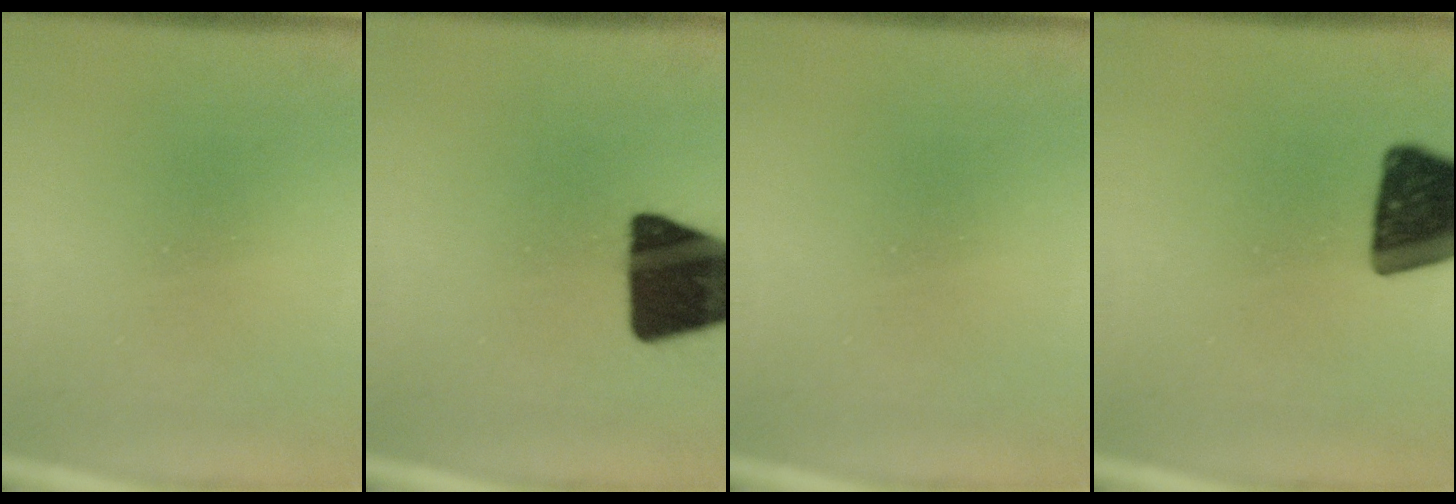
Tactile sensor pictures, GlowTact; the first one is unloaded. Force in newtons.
{"total": 18.8}
{"total": 0.0}
{"total": 16.2}